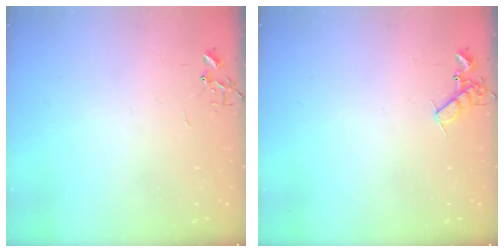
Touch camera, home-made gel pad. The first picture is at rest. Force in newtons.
{"total": 7.5, "press": 7.5, "slide": 0.8}